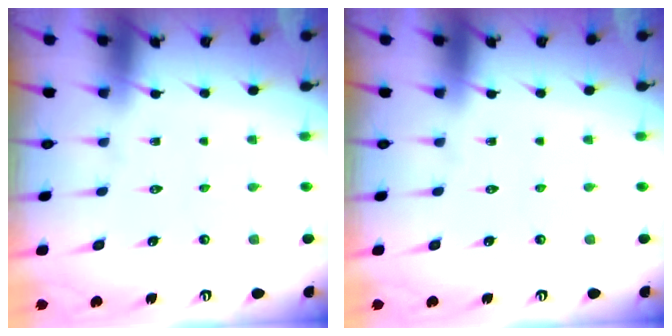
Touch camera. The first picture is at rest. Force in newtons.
{"total": 0.0}